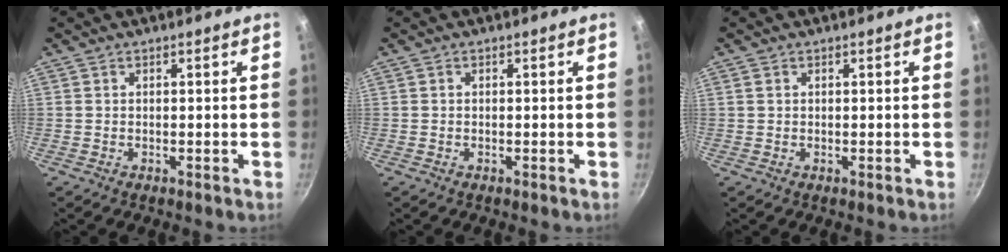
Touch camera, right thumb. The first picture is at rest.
{"total": 0.0}
{"total": 0.5, "force": [0.2, 0.4, 0.2], "torque": [-0.003, 0.001, 0.003]}